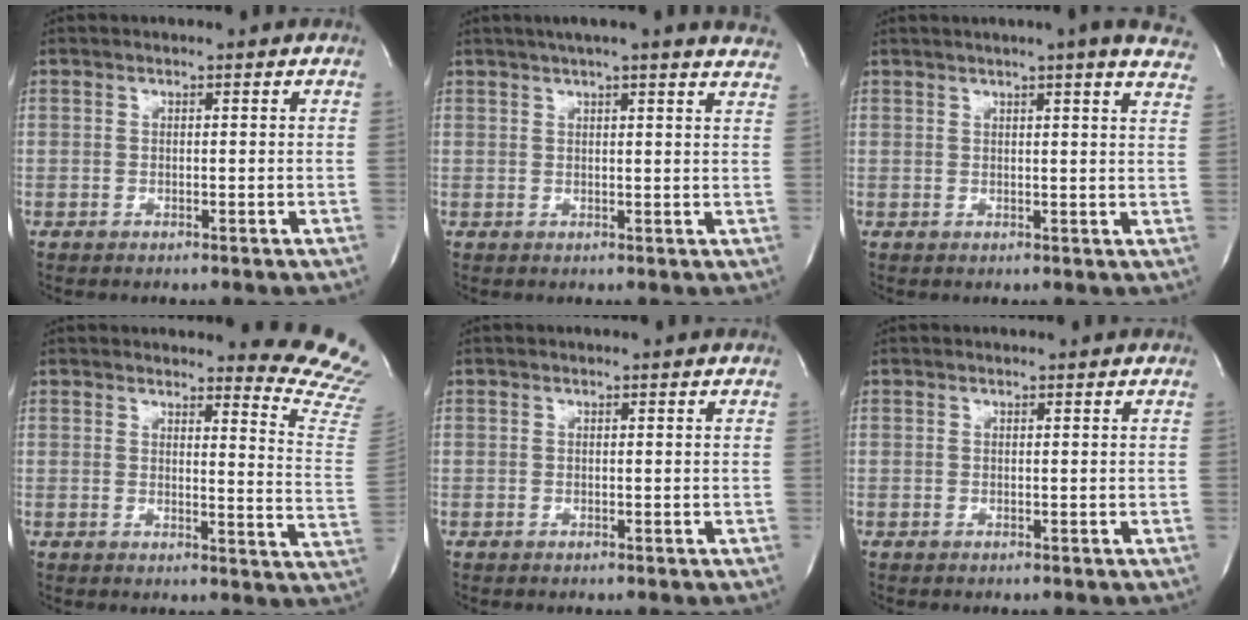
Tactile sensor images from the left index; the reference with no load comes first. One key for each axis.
{"total": 15.3, "fx": 13.6, "fy": 0.6, "fz": 6.9, "tx": -0.102, "ty": 0.004, "tz": 0.156}
{"total": 12.5, "fx": 10.5, "fy": 0.2, "fz": 6.8, "tx": -0.088, "ty": -0.009, "tz": 0.108}
{"total": 12.7, "fx": 12.5, "fy": 0.4, "fz": 2.1, "tx": 0.002, "ty": -0.148, "tz": 0.100}
{"total": 0.0}
{"total": 0.0}